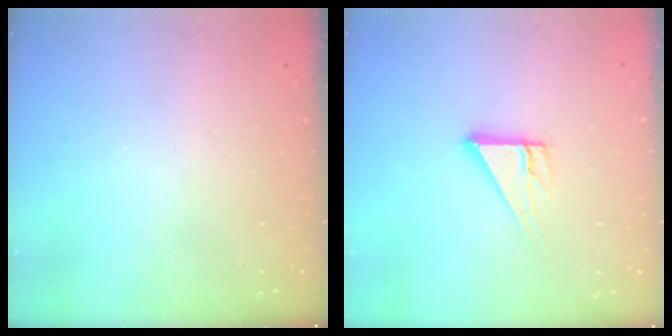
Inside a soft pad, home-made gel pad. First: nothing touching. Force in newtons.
{"total": 6.6, "press": 6.6, "slide": 0.6}